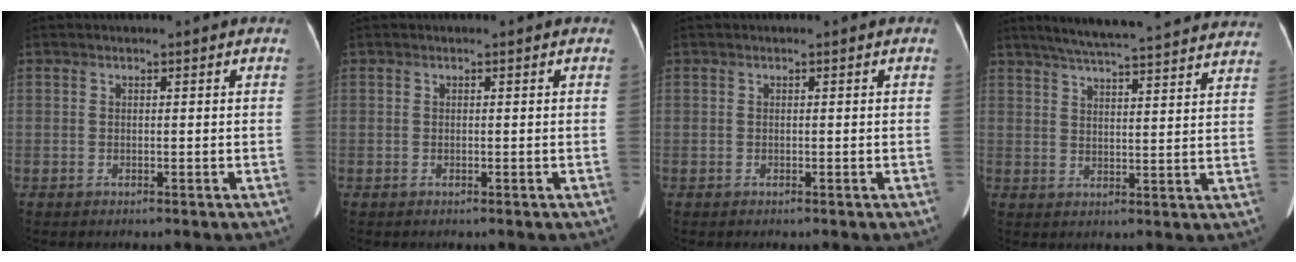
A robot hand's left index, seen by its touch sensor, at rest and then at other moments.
{"total": 0.0}
{"total": 0.0}
{"total": 26.4, "force": [24.2, 1.8, 10.4], "torque": [-0.163, -0.015, 0.299]}